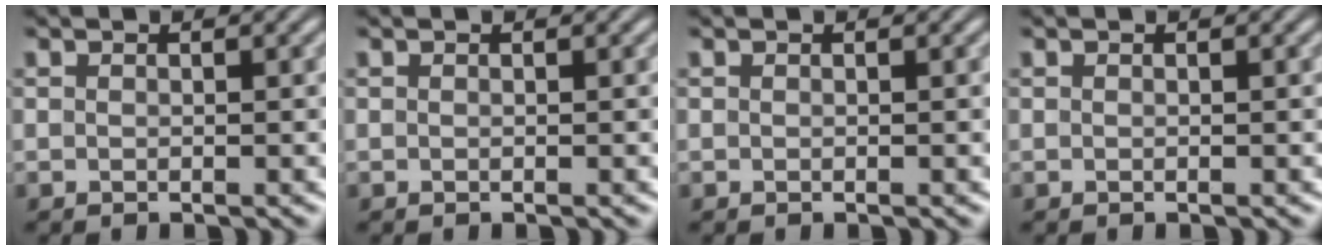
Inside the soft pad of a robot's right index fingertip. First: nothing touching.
{"total": 0.0}
{"total": 0.0}
{"total": 0.0}